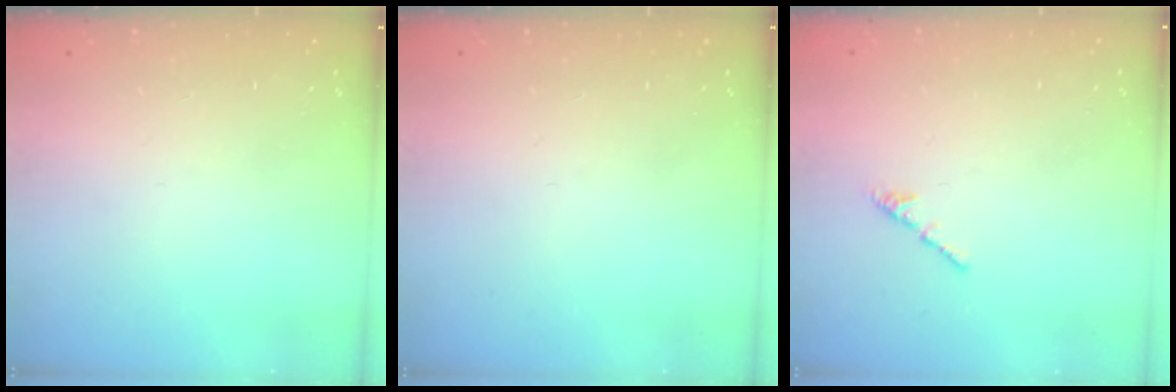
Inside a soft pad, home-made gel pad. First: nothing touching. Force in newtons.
{"total": 0.0}
{"total": 1.3, "press": 1.2, "slide": 0.4}